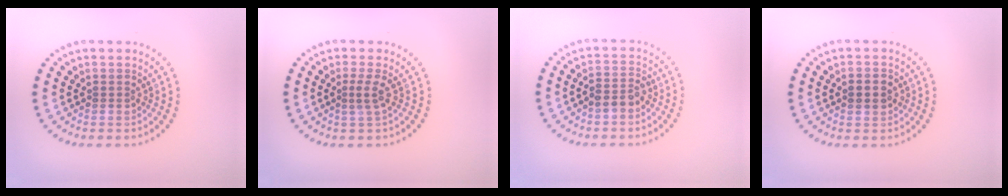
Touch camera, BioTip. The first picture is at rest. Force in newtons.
{"total": 1.4, "press": 1.1, "slide": 0.9}
{"total": 2.1, "press": 1.9, "slide": 1.0}
{"total": 2.1, "press": 2.1, "slide": 0.1}